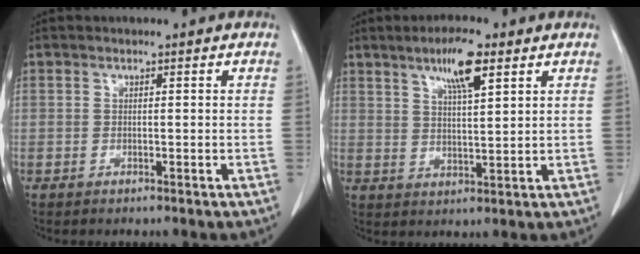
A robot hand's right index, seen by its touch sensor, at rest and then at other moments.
{"total": 7.0, "force": [4.0, 1.1, 5.6], "torque": [-0.101, 0.003, 0.068]}